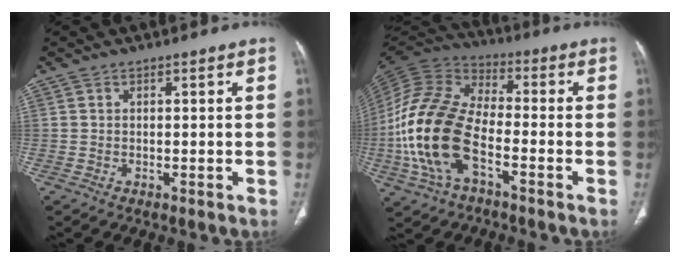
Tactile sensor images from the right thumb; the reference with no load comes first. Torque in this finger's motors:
{"motor_torque": [0.96, 1.31, 2.44, -0.33, 0.89]}